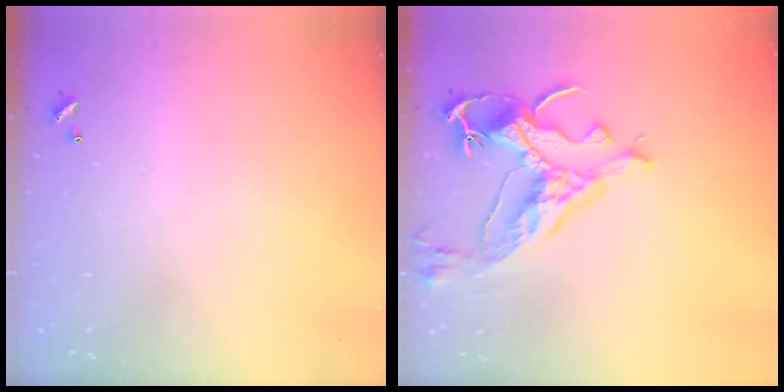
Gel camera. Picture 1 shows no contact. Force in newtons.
{"total": 7.3, "press": 7.2, "slide": 1.6}